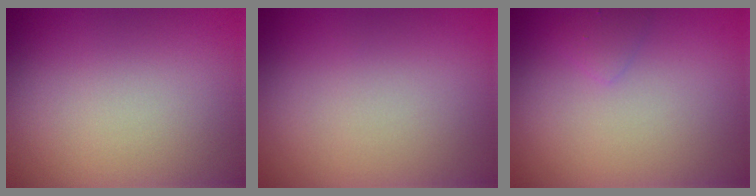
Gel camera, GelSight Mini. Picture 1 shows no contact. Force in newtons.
{"total": 0.0}
{"total": 0.9, "press": 0.9, "slide": 0.0}